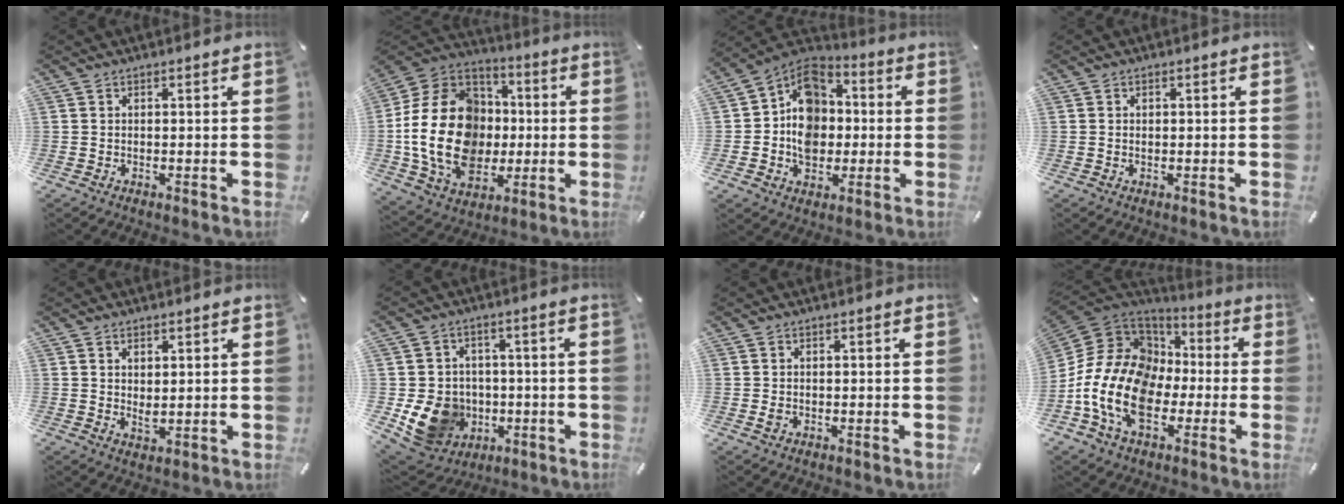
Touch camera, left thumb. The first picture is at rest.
{"total": 24.1, "force": [-2.1, 18.5, 15.3], "torque": [-0.313, 0.016, -0.026]}
{"total": 12.6, "force": [-1.0, 10.7, 6.6], "torque": [-0.131, 0.004, -0.020]}
{"total": 0.7, "force": [0.0, 0.5, 0.5], "torque": [-0.010, 0.003, -0.001]}
{"total": 2.5, "force": [1.1, 1.5, 1.7], "torque": [-0.027, -0.004, 0.019]}
{"total": 12.8, "force": [-2.4, 11.4, 5.3], "torque": [-0.118, 0.012, -0.033]}
{"total": 1.2, "force": [-0.1, 0.9, 0.8], "torque": [-0.015, 0.002, -0.002]}
{"total": 17.9, "force": [-4.8, 13.9, 10.3], "torque": [-0.240, 0.014, -0.085]}